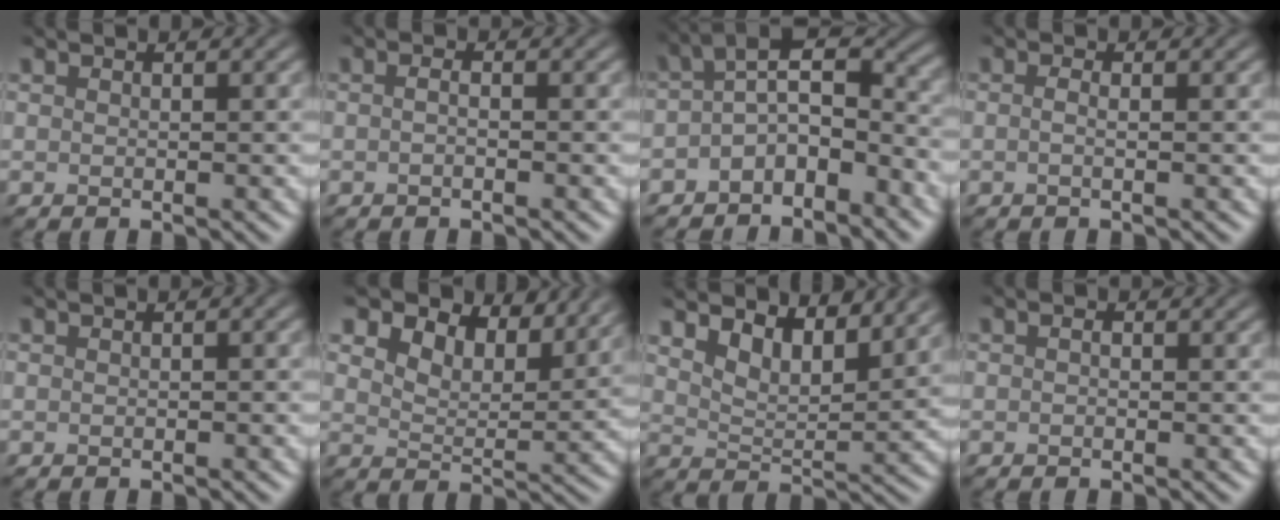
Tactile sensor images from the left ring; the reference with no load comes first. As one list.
[{"total": 0.8, "force": [-0.3, 0.2, 0.7], "torque": [-0.015, -0.004, -0.008]}, {"total": 5.1, "force": [-2.1, 2.3, 4.0], "torque": [-0.054, 0.009, -0.050]}, {"total": 1.3, "force": [0.0, 0.5, 1.1], "torque": [-0.006, -0.008, -0.014]}, {"total": 0.7, "force": [-0.2, 0.2, 0.7], "torque": [-0.011, 0.001, -0.003]}, {"total": 8.8, "force": [6.8, 3.8, 4.1], "torque": [-0.067, -0.002, 0.093]}, {"total": 5.2, "force": [3.6, 2.0, 3.1], "torque": [-0.057, 0.000, 0.053]}, {"total": 0.5, "force": [-0.1, 0.3, 0.4], "torque": [-0.007, -0.001, -0.004]}]